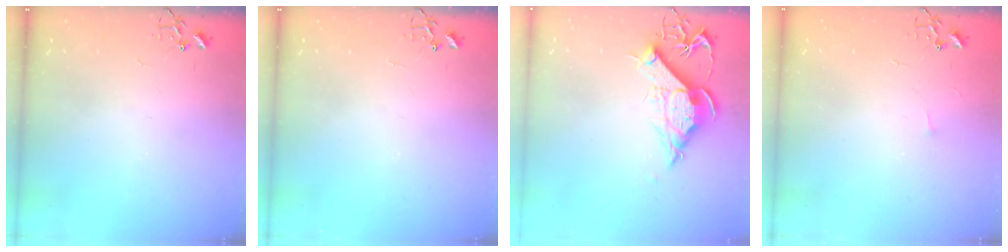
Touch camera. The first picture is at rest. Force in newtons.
{"total": 0.0}
{"total": 11.8, "press": 11.7, "slide": 1.5}
{"total": 2.7, "press": 2.6, "slide": 0.4}